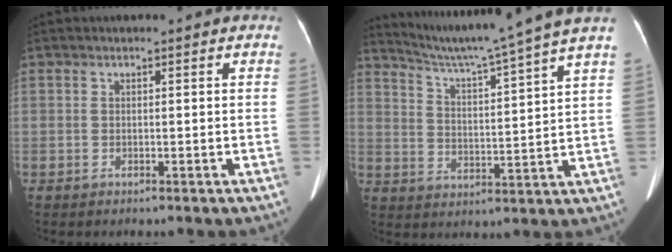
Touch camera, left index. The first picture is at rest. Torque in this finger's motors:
{"motor_torque": [0.12, -1.71, 0.02, 0.03]}